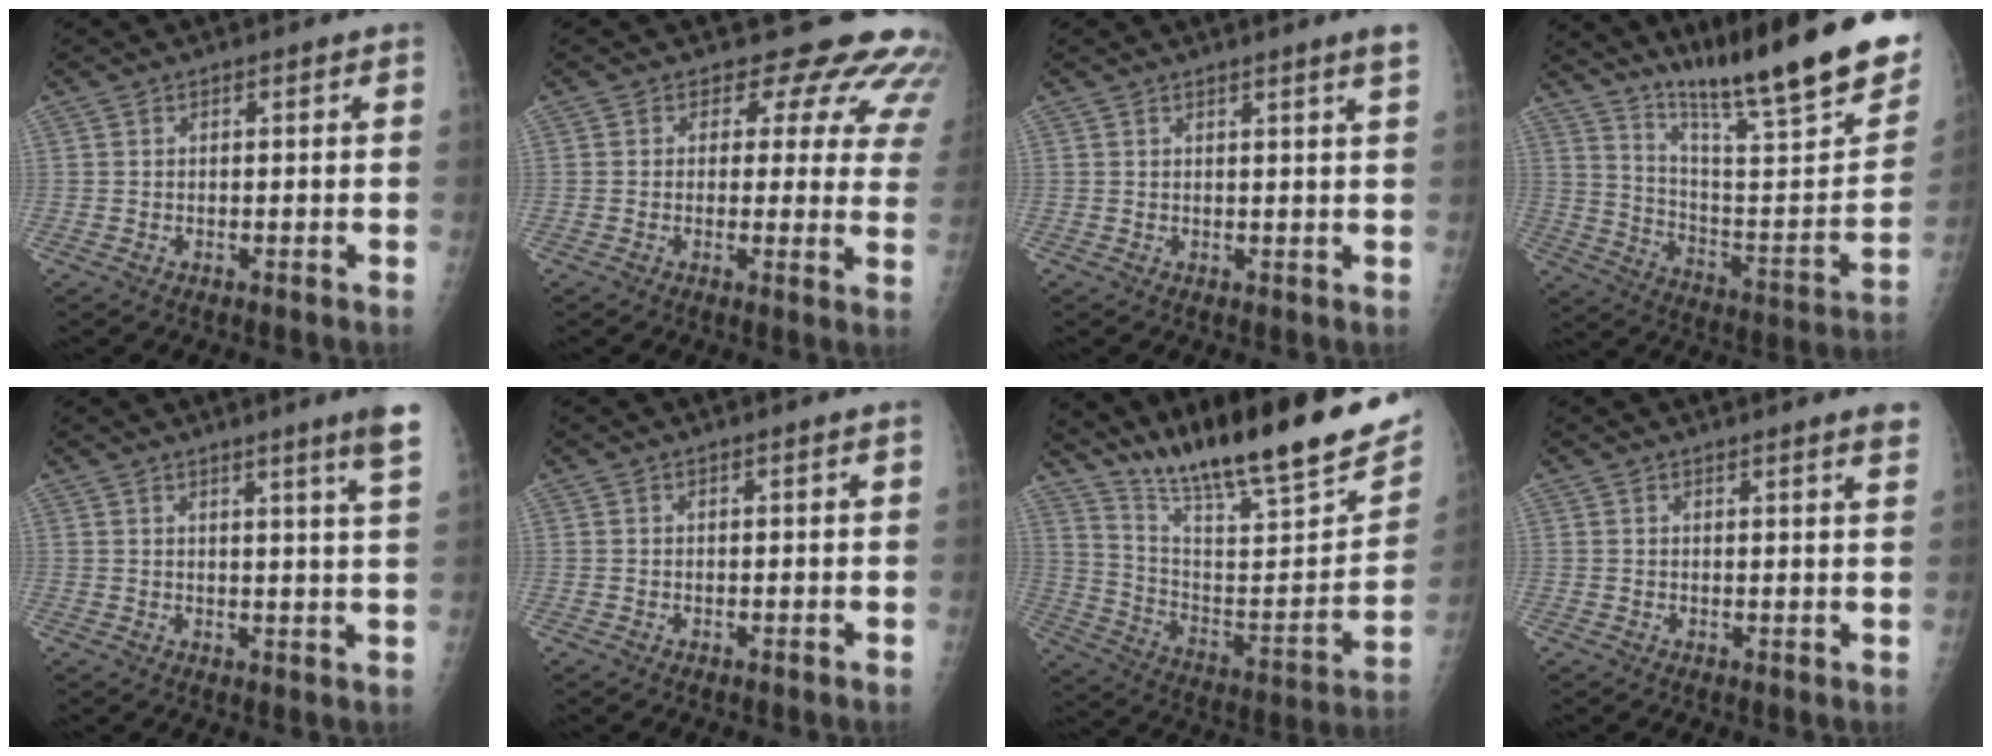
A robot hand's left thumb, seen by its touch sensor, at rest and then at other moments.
{"total": 13.9, "force": [11.7, 6.8, 3.4], "torque": [0.019, -0.067, 0.100]}
{"total": 2.7, "force": [1.8, -0.7, 1.8], "torque": [-0.024, -0.011, 0.026]}
{"total": 27.2, "force": [19.6, 3.0, 18.7], "torque": [-0.273, -0.107, 0.309]}
{"total": 6.7, "force": [4.4, -1.1, 4.9], "torque": [-0.066, -0.029, 0.050]}
{"total": 0.0}
{"total": 27.2, "force": [20.7, 4.0, 17.2], "torque": [-0.253, -0.093, 0.333]}
{"total": 3.1, "force": [2.4, -0.3, 2.0], "torque": [-0.026, -0.011, 0.025]}